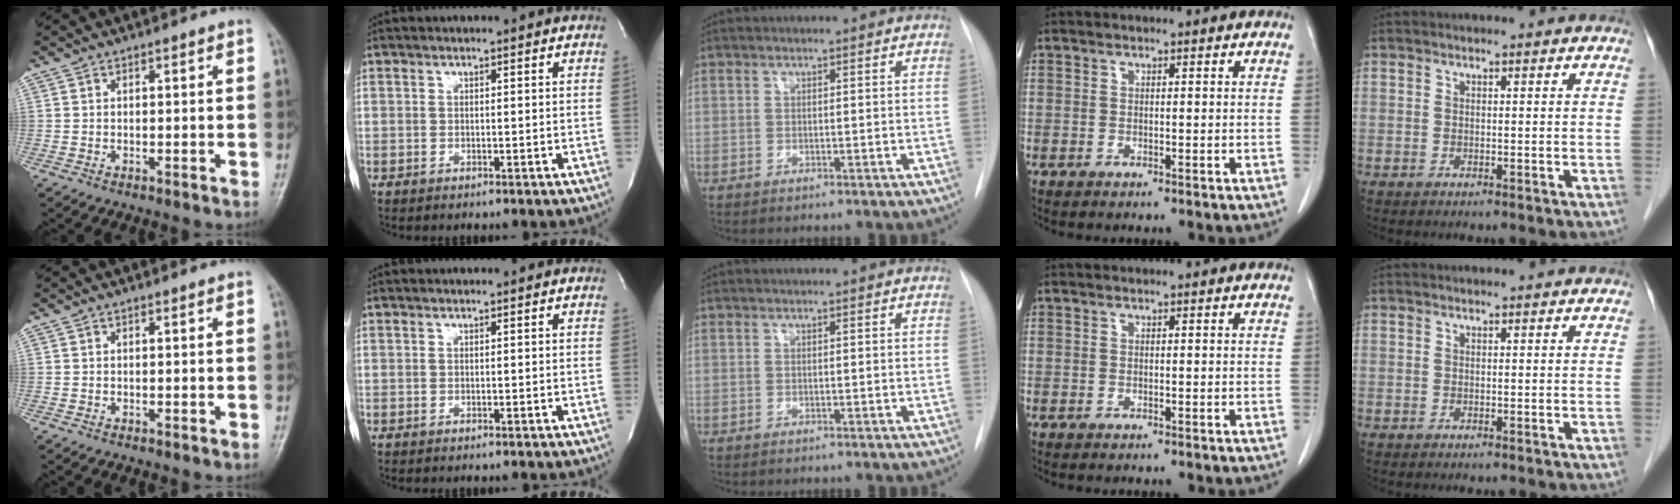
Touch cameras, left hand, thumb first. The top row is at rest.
{}